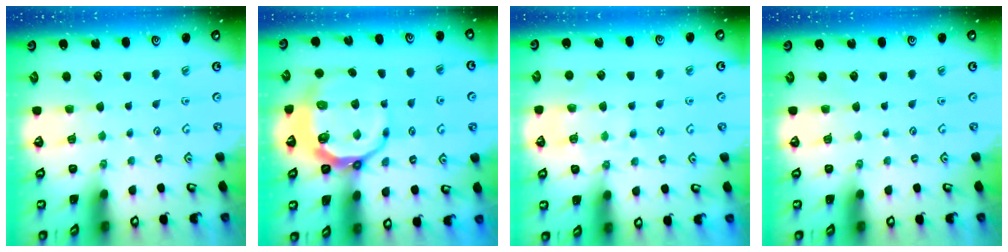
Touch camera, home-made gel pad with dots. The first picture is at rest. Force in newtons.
{"total": 10.1, "press": 9.1, "slide": 4.4}
{"total": 8.9, "press": 8.9, "slide": 0.5}
{"total": 0.0}